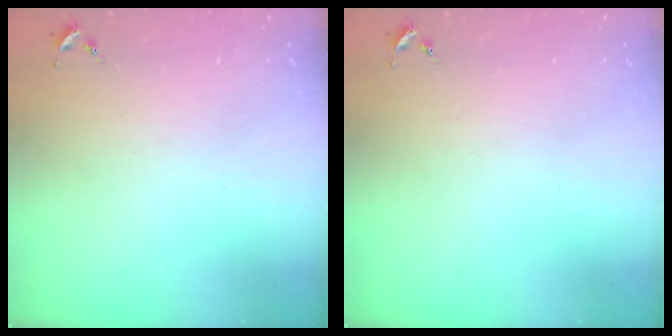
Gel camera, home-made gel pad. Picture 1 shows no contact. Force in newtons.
{"total": 0.0}